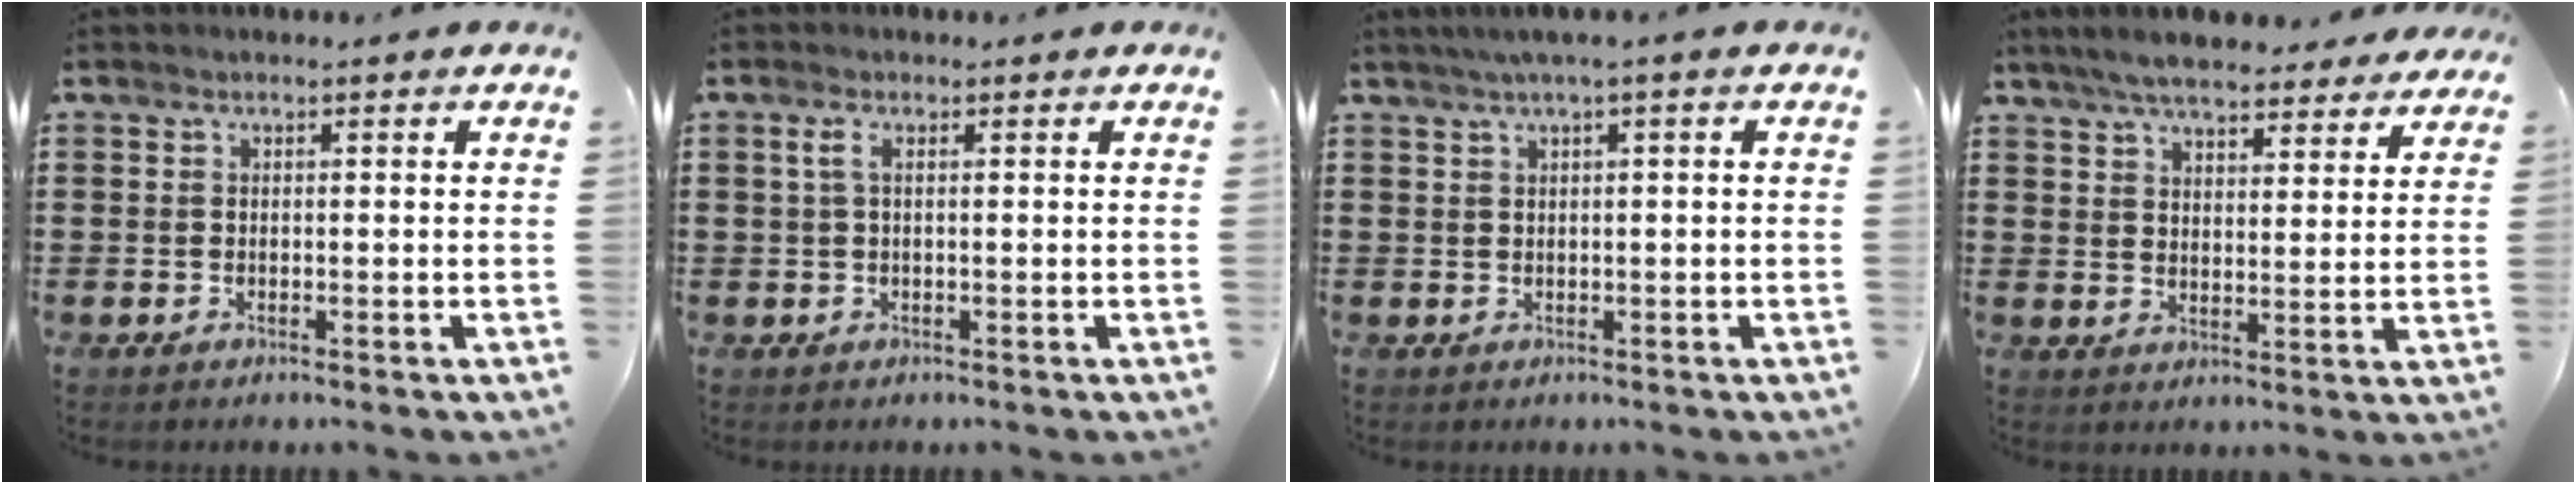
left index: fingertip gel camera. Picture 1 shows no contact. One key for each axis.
{"total": 1.8, "fx": 0.3, "fy": 0.5, "fz": 1.7, "tx": -0.041, "ty": -0.001, "tz": 0.002}
{"total": 1.6, "fx": 0.4, "fy": -0.1, "fz": 1.6, "tx": -0.027, "ty": -0.003, "tz": 0.007}
{"total": 6.5, "fx": 6.0, "fy": 1.1, "fz": 2.4, "tx": -0.068, "ty": -0.014, "tz": 0.109}